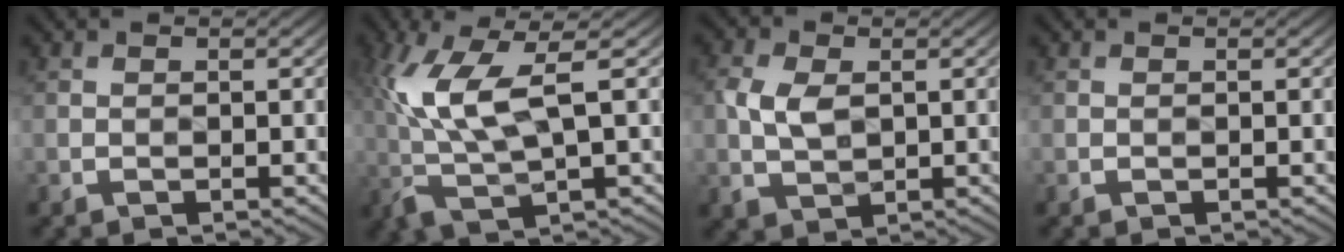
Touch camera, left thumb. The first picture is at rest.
{"total": 10.0, "force": [1.6, 3.4, 9.2], "torque": [-0.222, -0.001, 0.031]}
{"total": 4.8, "force": [0.4, 3.1, 3.6], "torque": [-0.091, 0.000, 0.011]}
{"total": 0.0}